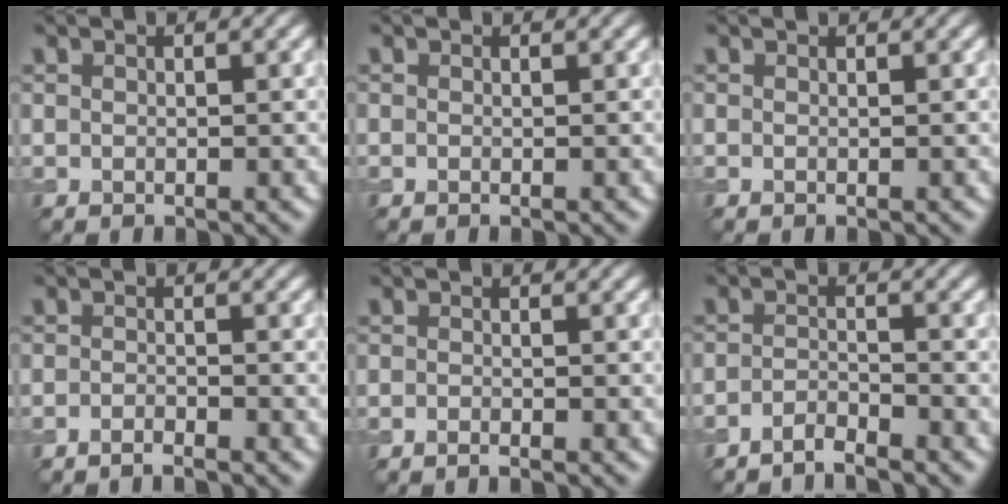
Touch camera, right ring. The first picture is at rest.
{"total": 0.0}
{"total": 0.6, "force": [0.5, 0.1, 0.3], "torque": [-0.011, -0.001, -0.001]}
{"total": 1.5, "force": [-1.3, 0.1, 0.6], "torque": [-0.008, -0.001, -0.028]}
{"total": 1.1, "force": [-1.0, 0.0, 0.5], "torque": [-0.008, -0.005, -0.020]}
{"total": 2.2, "force": [-2.0, 0.2, 0.7], "torque": [-0.009, 0.000, -0.046]}